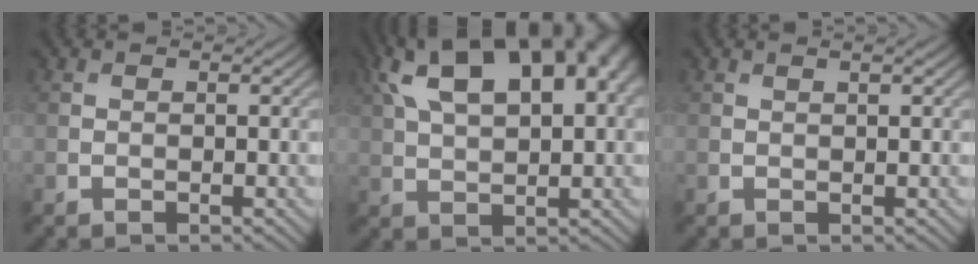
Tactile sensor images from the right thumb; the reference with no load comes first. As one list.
[{"total": 16.9, "force": [7.8, 8.1, 12.7], "torque": [-0.230, 0.055, 0.117]}, {"total": 0.9, "force": [0.6, -0.2, 0.6], "torque": [-0.011, 0.002, 0.012]}]